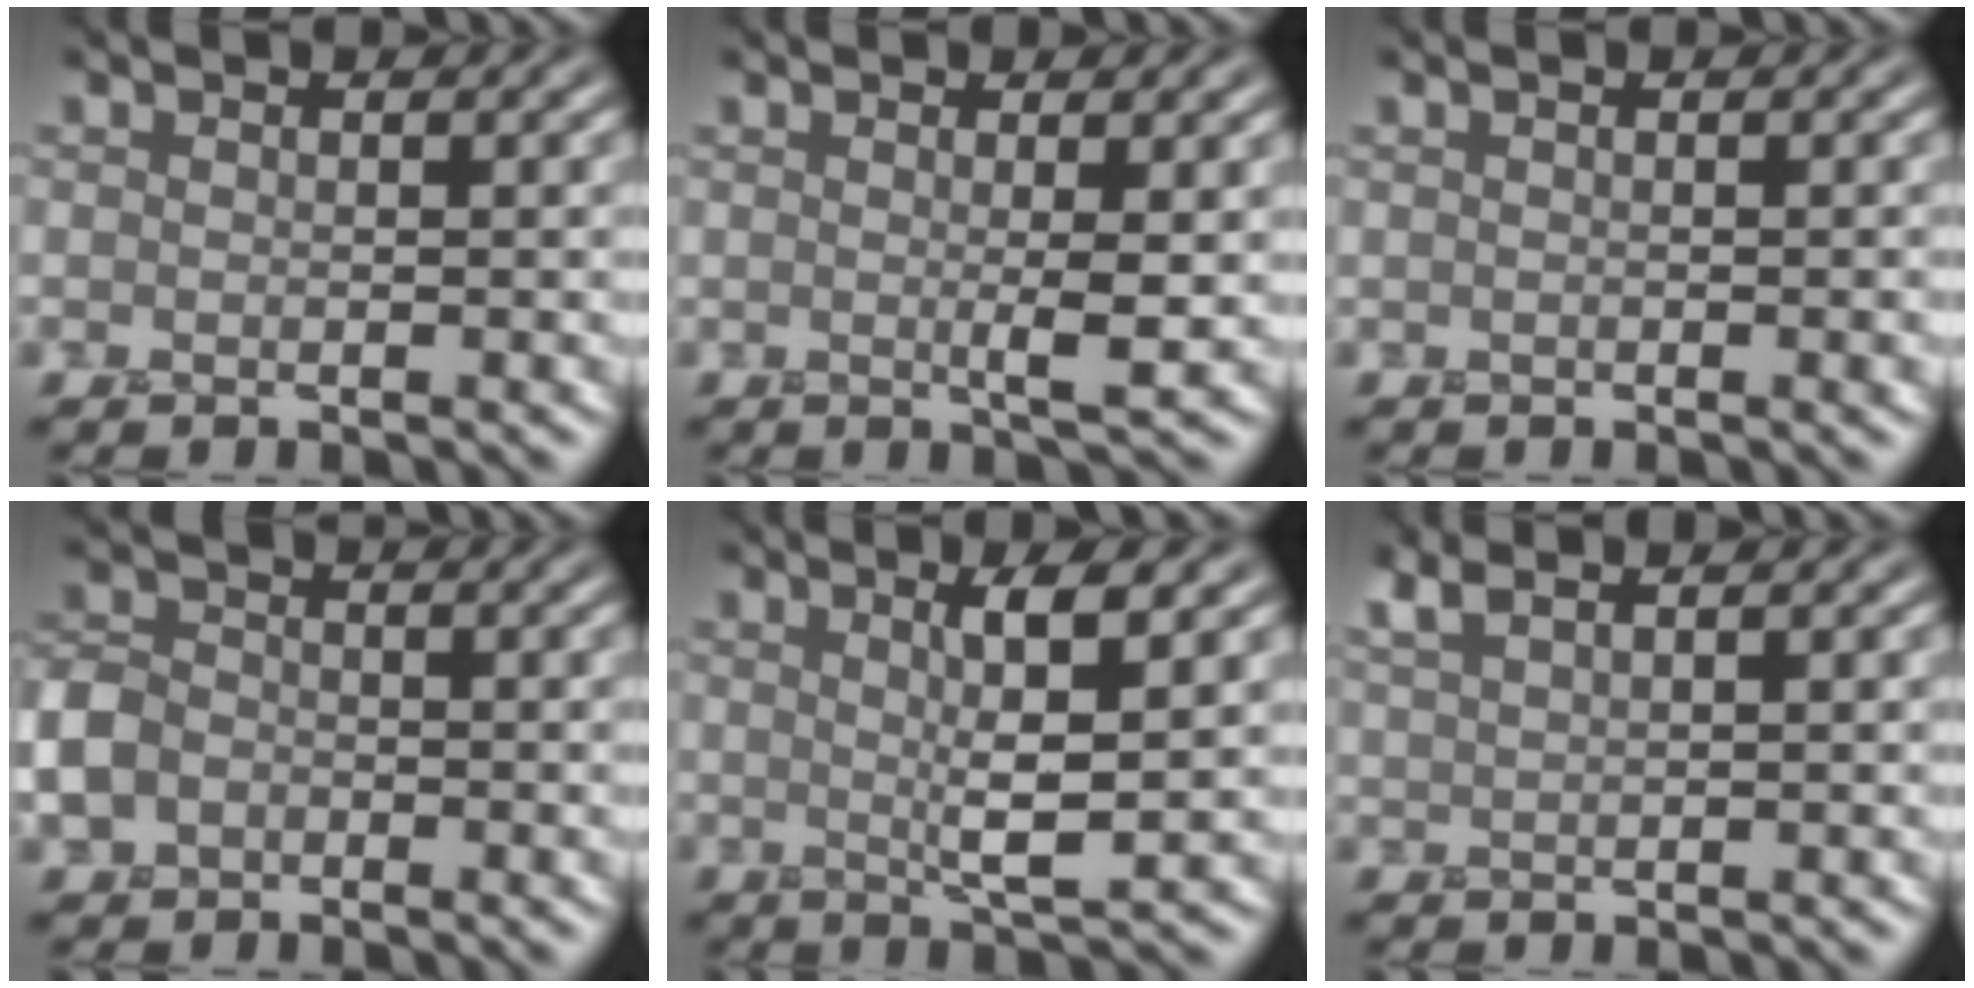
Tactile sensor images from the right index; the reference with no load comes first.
{"total": 2.0, "force": [0.3, 0.2, 2.0], "torque": [-0.034, -0.008, 0.007]}
{"total": 1.1, "force": [0.0, 0.4, 1.0], "torque": [-0.015, -0.001, 0.000]}
{"total": 3.5, "force": [-1.5, 2.7, 1.6], "torque": [-0.041, 0.000, -0.040]}
{"total": 4.5, "force": [1.2, 0.8, 4.2], "torque": [-0.069, -0.002, 0.022]}
{"total": 2.2, "force": [1.7, 0.6, 1.3], "torque": [-0.028, 0.010, 0.039]}